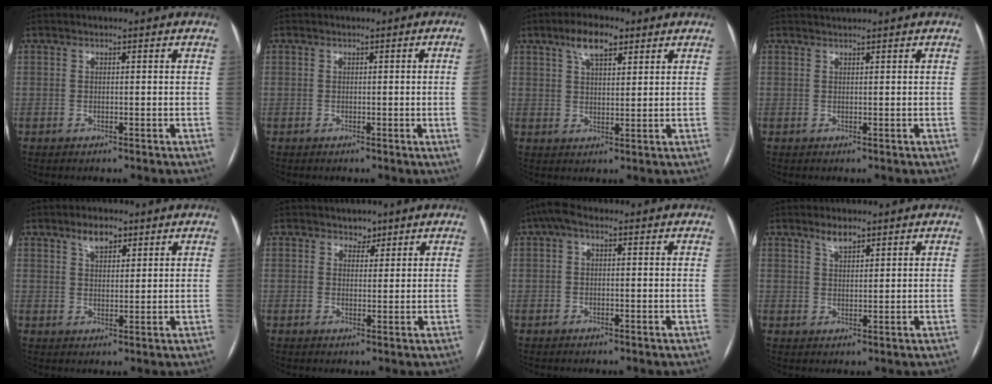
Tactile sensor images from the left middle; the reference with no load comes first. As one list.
[{"total": 3.1, "force": [-0.2, -1.2, 2.8], "torque": [-0.037, -0.003, -0.002]}, {"total": 5.9, "force": [3.6, 2.0, 4.2], "torque": [-0.082, 0.013, 0.061]}, {"total": 0.9, "force": [0.8, -0.5, -0.1], "torque": [-0.004, 0.004, 0.023]}, {"total": 3.7, "force": [2.5, 1.6, 2.1], "torque": [-0.041, 0.005, 0.044]}, {"total": 1.9, "force": [1.5, 1.1, 0.3], "torque": [-0.001, -0.005, 0.020]}, {"total": 2.7, "force": [0.8, 1.3, 2.3], "torque": [-0.045, 0.014, 0.010]}, {"total": 2.4, "force": [2.0, 0.7, 1.2], "torque": [-0.028, 0.001, 0.037]}]